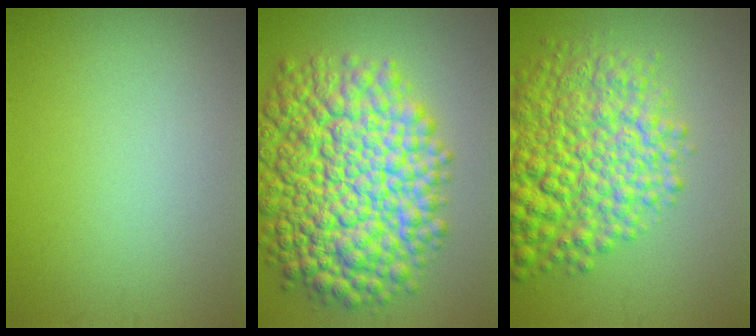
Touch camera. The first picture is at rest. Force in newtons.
{"total": 14.0, "press": 14.0, "slide": 0.2}
{"total": 9.9, "press": 9.8, "slide": 0.3}